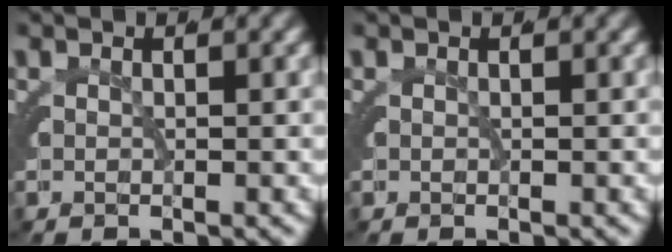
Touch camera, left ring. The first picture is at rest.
{"total": 0.0}